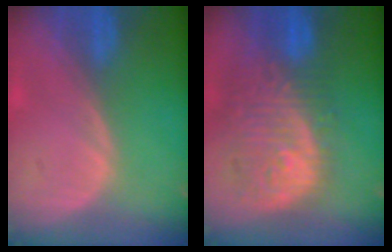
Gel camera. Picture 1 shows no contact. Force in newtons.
{"total": 12.1, "press": 10.8, "slide": 5.5}